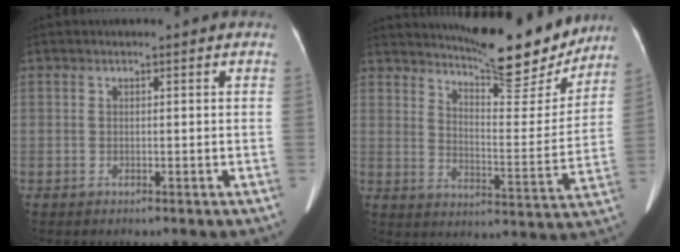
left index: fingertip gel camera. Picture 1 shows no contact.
{"total": 16.9, "force": [15.2, 2.6, 6.9], "torque": [-0.102, -0.032, 0.205]}